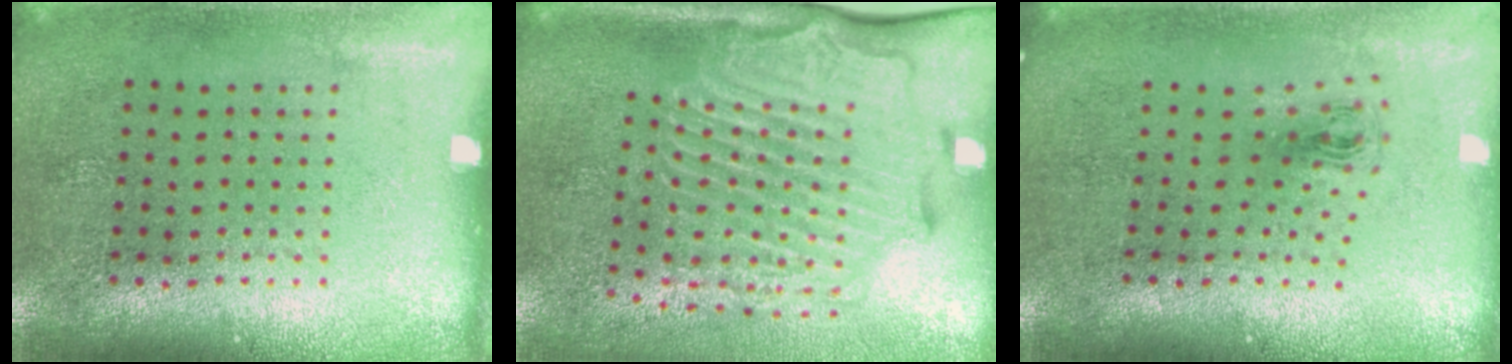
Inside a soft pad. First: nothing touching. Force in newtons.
{"total": 2.9, "press": 2.3, "slide": 1.8}
{"total": 0.8, "press": 0.4, "slide": 0.7}